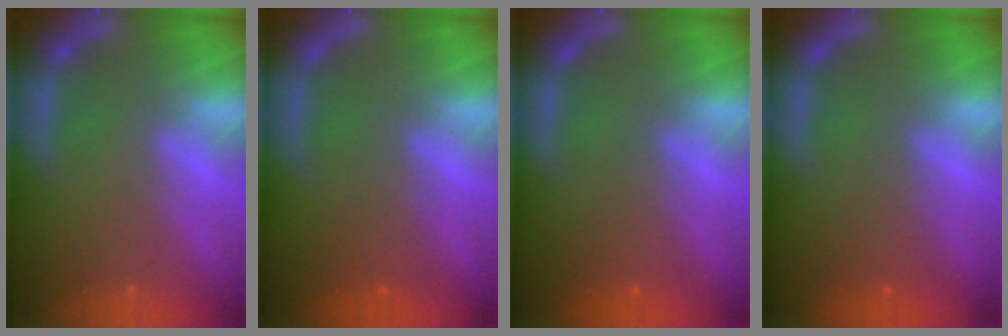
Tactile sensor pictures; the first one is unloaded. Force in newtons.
{"total": 1.9}
{"total": 2.0}
{"total": 2.0}